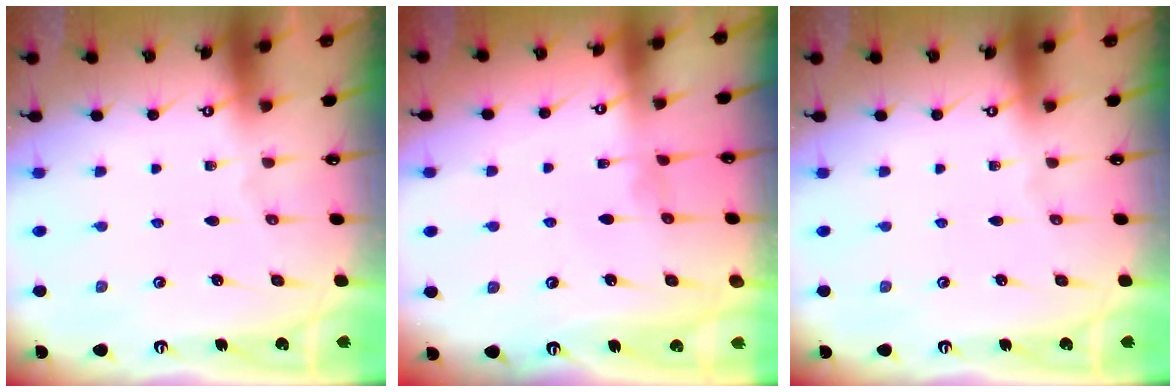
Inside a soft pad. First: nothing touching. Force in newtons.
{"total": 1.7, "press": 1.6, "slide": 0.3}
{"total": 0.0}